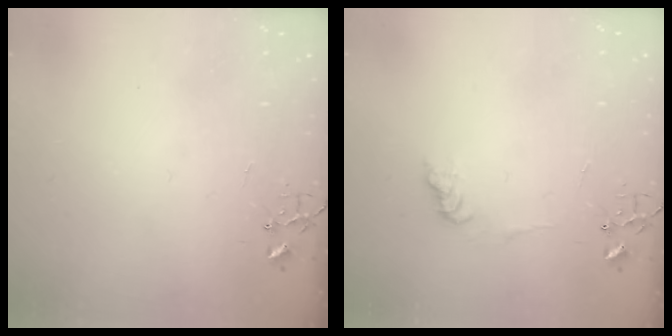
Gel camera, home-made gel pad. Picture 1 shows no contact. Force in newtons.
{"total": 7.3, "press": 7.3, "slide": 0.3}